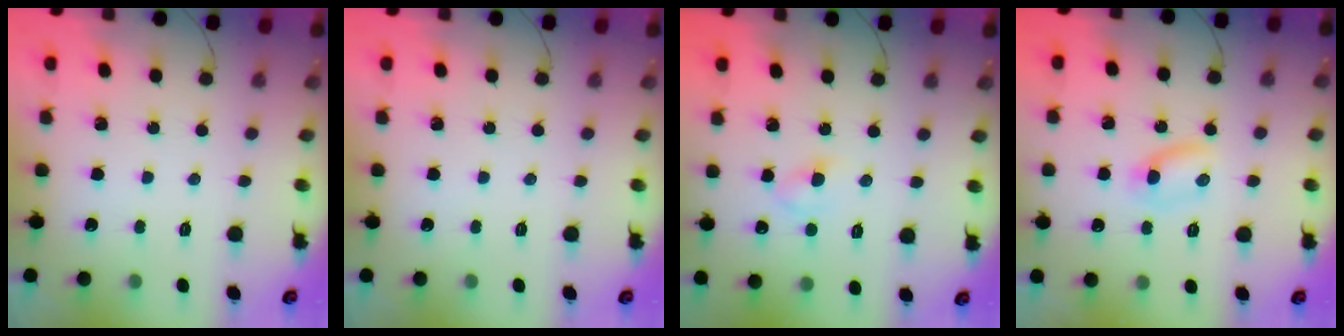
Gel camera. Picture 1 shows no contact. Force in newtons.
{"total": 0.0}
{"total": 2.5, "press": 2.3, "slide": 1.0}
{"total": 3.7, "press": 3.5, "slide": 1.2}